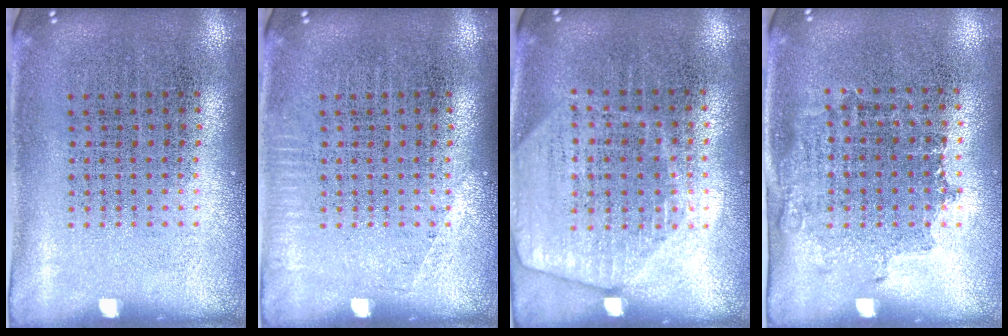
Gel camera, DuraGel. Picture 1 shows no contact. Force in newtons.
{"total": 0.6, "press": 0.6, "slide": 0.1}
{"total": 1.7, "press": 1.6, "slide": 0.7}
{"total": 1.0, "press": 0.9, "slide": 0.6}